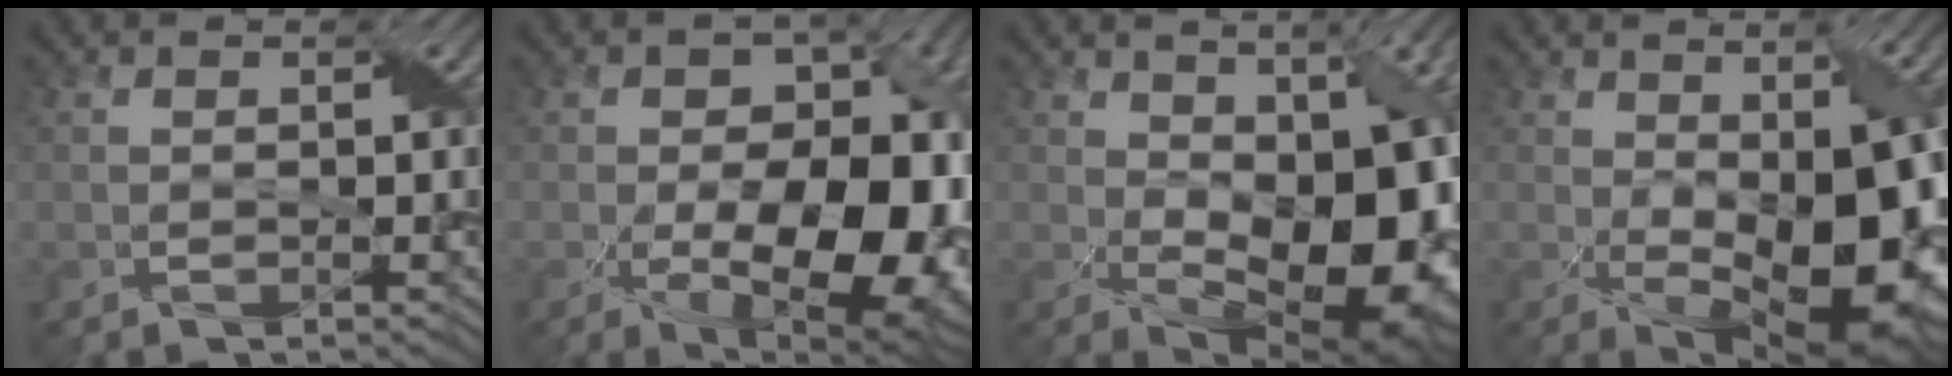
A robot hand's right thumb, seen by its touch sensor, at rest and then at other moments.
{"total": 16.1, "force": [-3.5, 9.2, 12.8], "torque": [-0.172, -0.032, -0.036]}
{"total": 17.0, "force": [-0.6, 8.8, 14.5], "torque": [-0.215, -0.030, 0.024]}
{"total": 15.7, "force": [-1.6, 7.2, 13.9], "torque": [-0.214, -0.029, -0.004]}